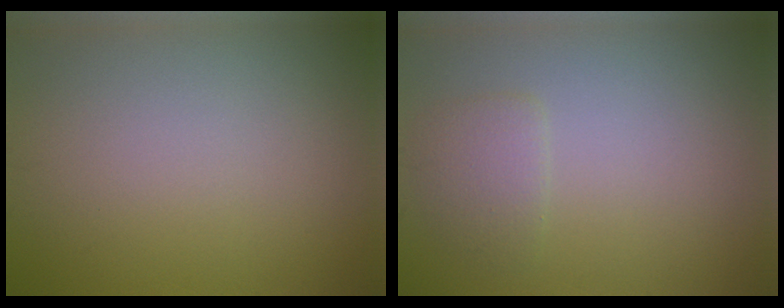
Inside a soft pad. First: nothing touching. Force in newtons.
{"total": 1.7, "press": 1.6, "slide": 0.2}